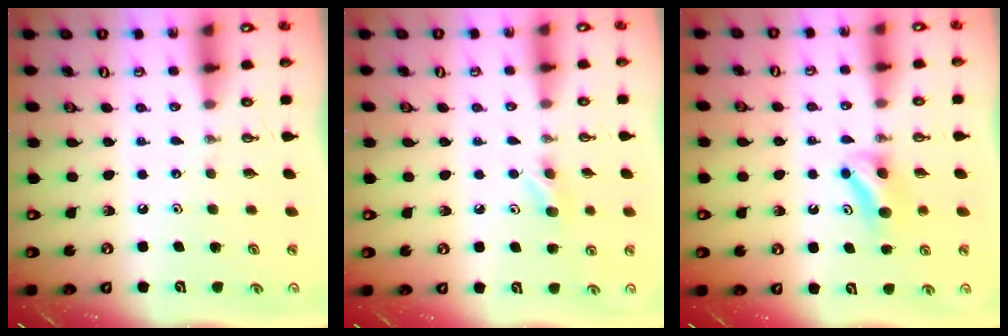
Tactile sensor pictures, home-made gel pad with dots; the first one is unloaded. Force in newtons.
{"total": 4.9, "press": 4.8, "slide": 0.7}
{"total": 5.5, "press": 5.4, "slide": 1.2}